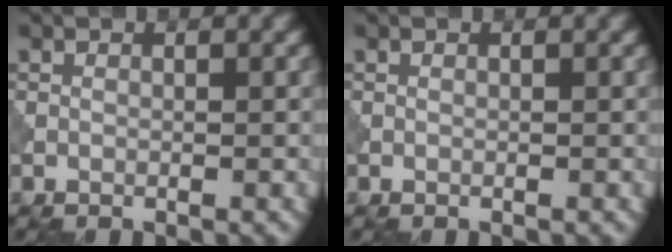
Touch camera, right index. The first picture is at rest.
{"total": 0.0}